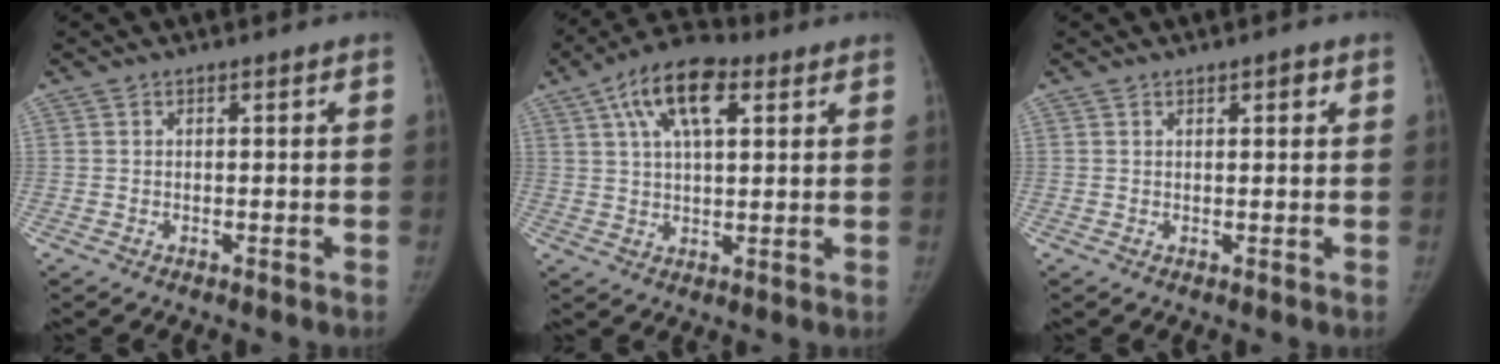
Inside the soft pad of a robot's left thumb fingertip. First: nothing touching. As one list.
[{"total": 12.4, "force": [5.3, 5.8, 9.6], "torque": [-0.154, 0.010, 0.085]}, {"total": 1.7, "force": [0.9, 0.6, 1.2], "torque": [-0.010, -0.001, 0.013]}]